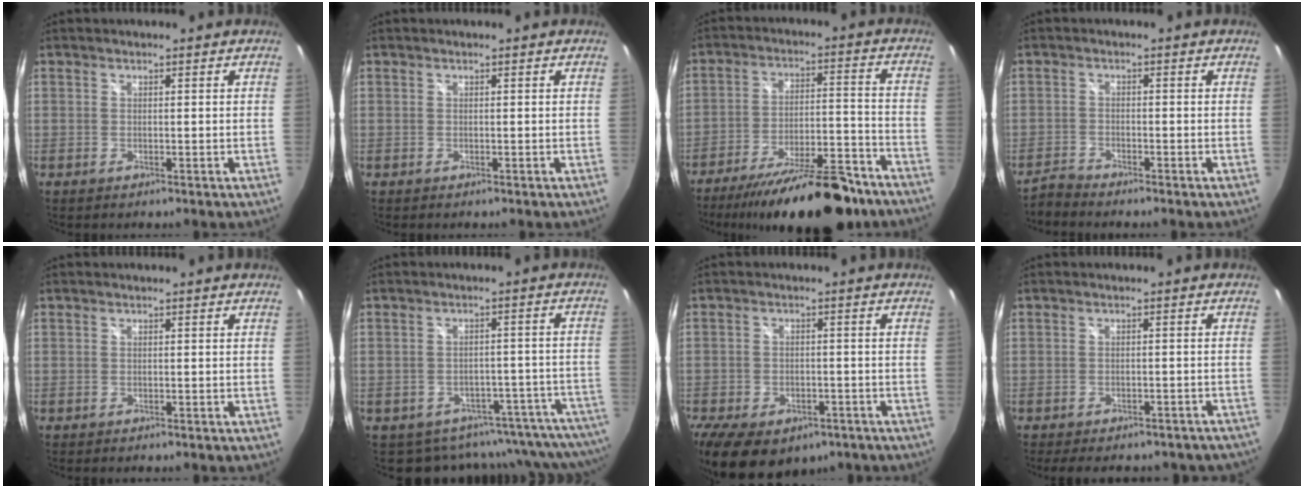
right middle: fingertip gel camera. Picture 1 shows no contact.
{"total": 0.0}
{"total": 21.3, "force": [-17.4, 5.2, 11.1], "torque": [-0.187, -0.017, -0.252]}
{"total": 2.6, "force": [-2.6, 0.0, 0.1], "torque": [-0.009, -0.005, -0.059]}
{"total": 1.1, "force": [-1.0, 0.3, 0.4], "torque": [-0.011, -0.006, -0.015]}
{"total": 16.2, "force": [-14.4, 6.0, 4.2], "torque": [-0.031, 0.012, -0.180]}
{"total": 16.6, "force": [-10.3, 9.6, 8.9], "torque": [-0.207, -0.030, -0.150]}
{"total": 15.2, "force": [-12.9, 5.1, 6.1], "torque": [-0.118, -0.009, -0.147]}